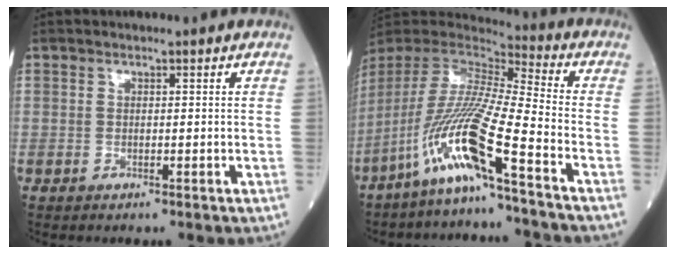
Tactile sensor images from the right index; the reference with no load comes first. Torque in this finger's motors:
{"motor_torque": [0.71, -0.75, 1.05, 0.21]}